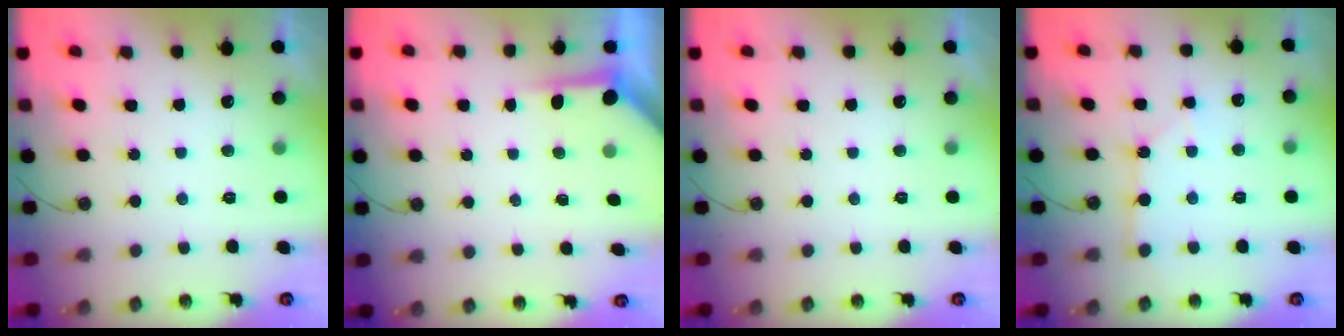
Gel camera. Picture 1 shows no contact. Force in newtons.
{"total": 3.8, "press": 3.8, "slide": 0.3}
{"total": 0.0}
{"total": 2.9, "press": 2.9, "slide": 0.4}